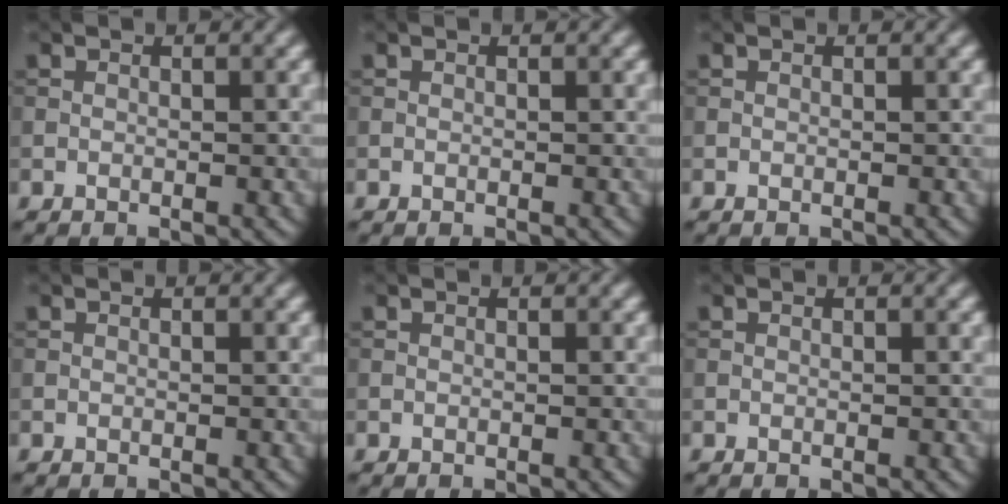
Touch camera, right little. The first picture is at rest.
{"total": 0.0}
{"total": 0.0}
{"total": 0.0}
{"total": 0.0}
{"total": 0.0}